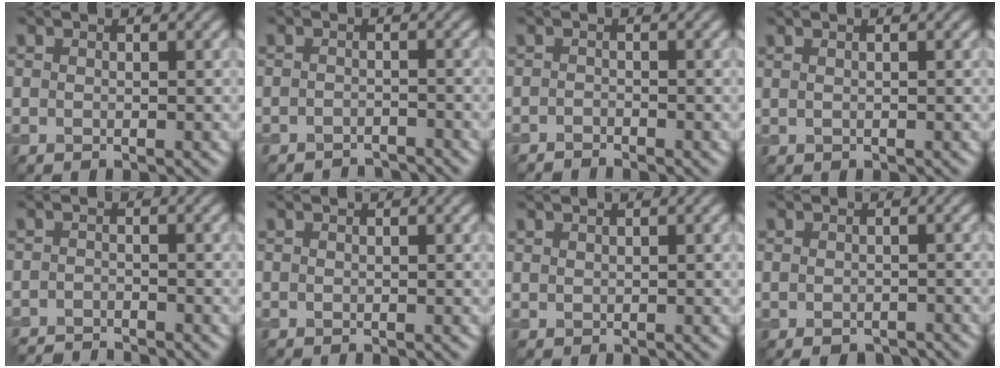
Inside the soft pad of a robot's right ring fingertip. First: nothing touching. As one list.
[{"total": 2.8, "force": [-2.7, 0.6, 0.3], "torque": [0.002, -0.002, -0.045]}, {"total": 1.2, "force": [-1.2, 0.1, 0.2], "torque": [-0.002, -0.003, -0.025]}, {"total": 1.8, "force": [0.8, 1.0, 1.2], "torque": [-0.007, 0.006, -0.003]}, {"total": 2.6, "force": [-2.6, 0.3, 0.4], "torque": [-0.002, -0.005, -0.050]}, {"total": 0.0}, {"total": 0.7, "force": [0.6, 0.3, 0.3], "torque": [-0.006, -0.002, 0.010]}, {"total": 2.2, "force": [-1.5, 1.1, 1.2], "torque": [-0.021, -0.007, -0.021]}]